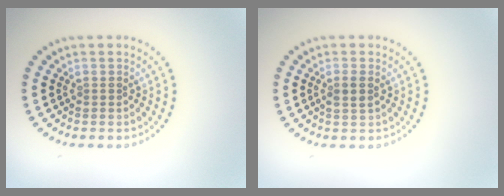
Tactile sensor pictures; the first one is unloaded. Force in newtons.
{"total": 1.4, "press": 1.3, "slide": 0.5}